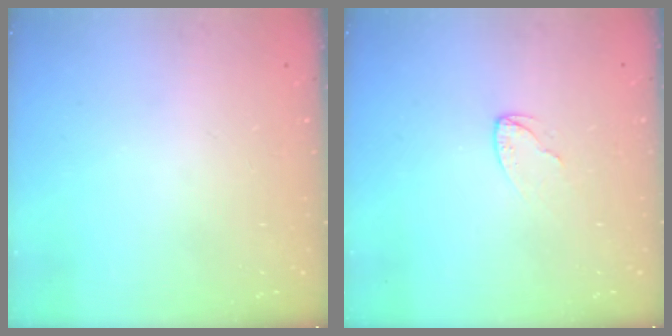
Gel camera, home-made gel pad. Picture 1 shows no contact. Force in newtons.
{"total": 3.0, "press": 3.0, "slide": 0.3}